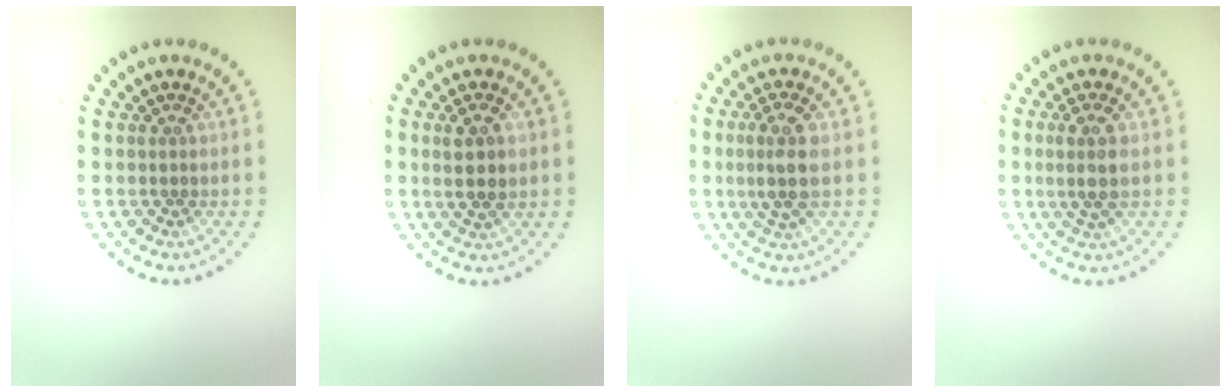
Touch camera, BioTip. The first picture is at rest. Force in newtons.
{"total": 2.6, "press": 2.6, "slide": 0.7}
{"total": 3.2, "press": 2.9, "slide": 1.2}
{"total": 2.5, "press": 2.2, "slide": 1.2}